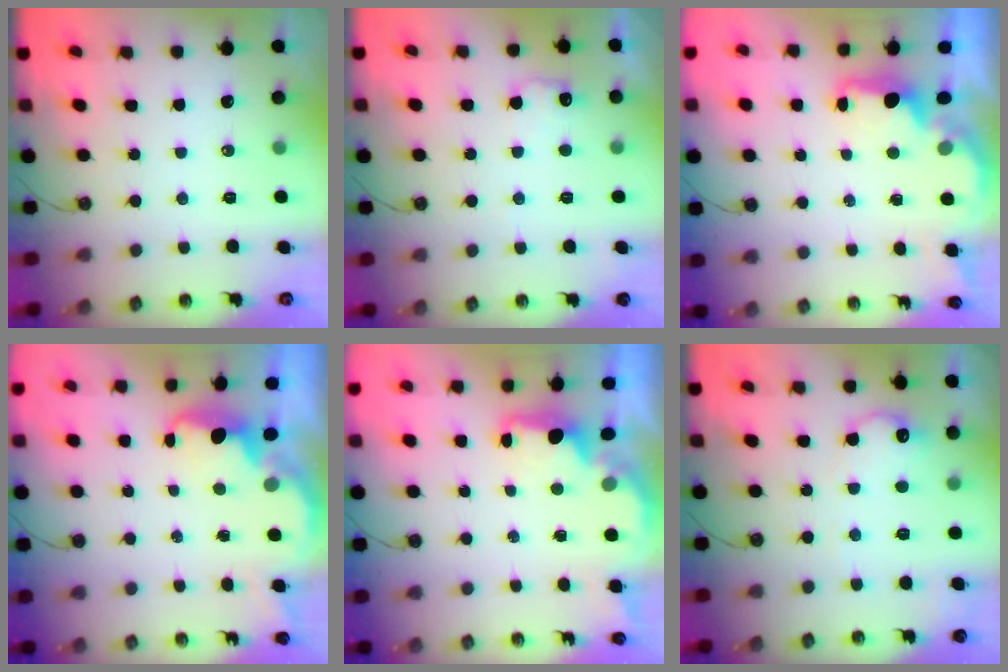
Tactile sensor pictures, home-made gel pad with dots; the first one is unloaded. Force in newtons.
{"total": 8.3, "press": 8.2, "slide": 0.5}
{"total": 1.6, "press": 1.5, "slide": 0.5}
{"total": 2.8, "press": 2.8, "slide": 0.6}
{"total": 1.6, "press": 1.5, "slide": 0.5}
{"total": 12.7, "press": 12.7, "slide": 0.5}